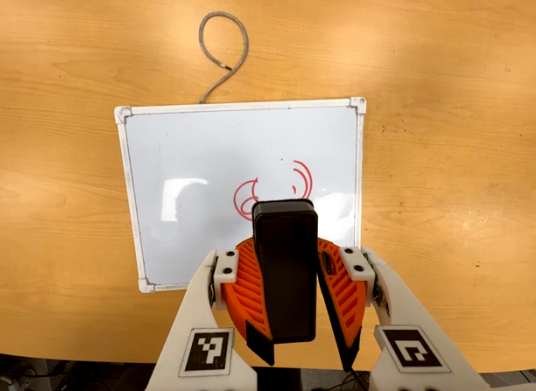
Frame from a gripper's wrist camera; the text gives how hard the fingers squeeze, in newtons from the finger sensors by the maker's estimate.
{"total": 12.6, "left": 12.7, "right": 12.6}